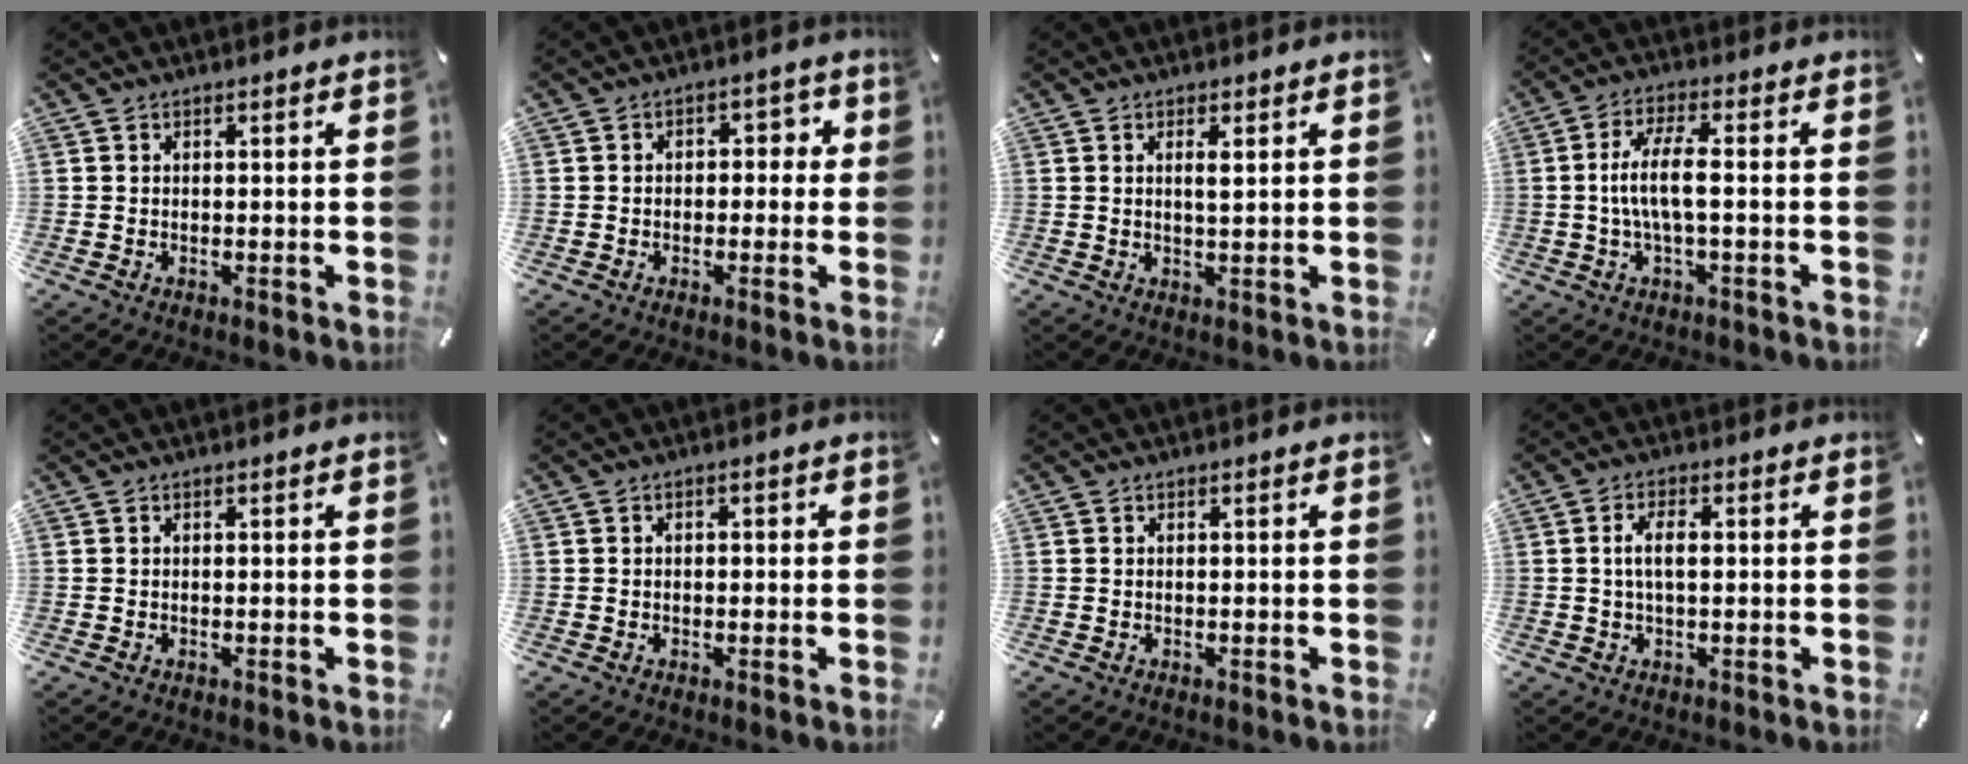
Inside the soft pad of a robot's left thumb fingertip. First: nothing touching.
{"total": 3.7, "force": [-0.9, 2.8, 2.2], "torque": [-0.028, 0.011, -0.026]}
{"total": 2.7, "force": [0.7, 0.6, 2.5], "torque": [-0.044, -0.001, 0.009]}
{"total": 8.1, "force": [-0.3, 2.0, 7.9], "torque": [-0.162, -0.002, -0.013]}
{"total": 0.0}
{"total": 1.1, "force": [-0.3, 0.8, 0.6], "torque": [-0.012, 0.006, -0.009]}
{"total": 0.0}
{"total": 4.9, "force": [0.3, 2.0, 4.5], "torque": [-0.092, 0.004, 0.002]}